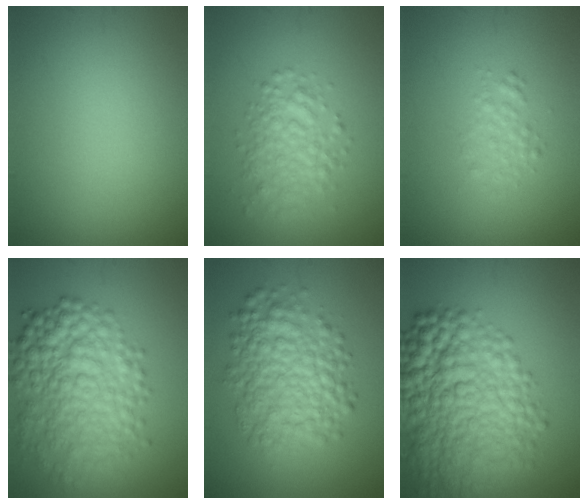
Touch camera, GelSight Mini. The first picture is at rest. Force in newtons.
{"total": 3.6, "press": 3.6, "slide": 0.1}
{"total": 1.5, "press": 1.5, "slide": 0.0}
{"total": 7.9, "press": 7.9, "slide": 0.1}
{"total": 6.8, "press": 6.8, "slide": 0.0}
{"total": 11.5, "press": 11.5, "slide": 0.2}